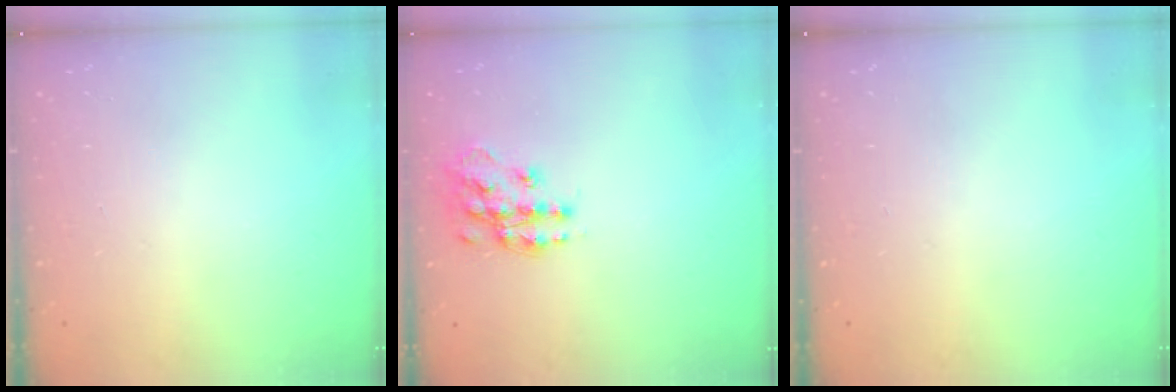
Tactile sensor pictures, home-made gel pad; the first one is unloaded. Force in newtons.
{"total": 13.2, "press": 13.1, "slide": 0.9}
{"total": 0.0}